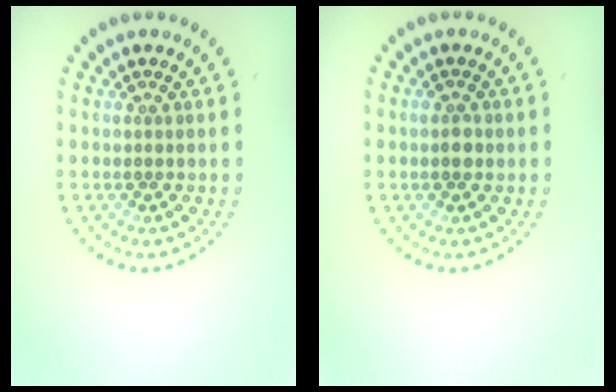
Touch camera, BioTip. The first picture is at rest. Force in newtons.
{"total": 1.2, "press": 1.2, "slide": 0.1}